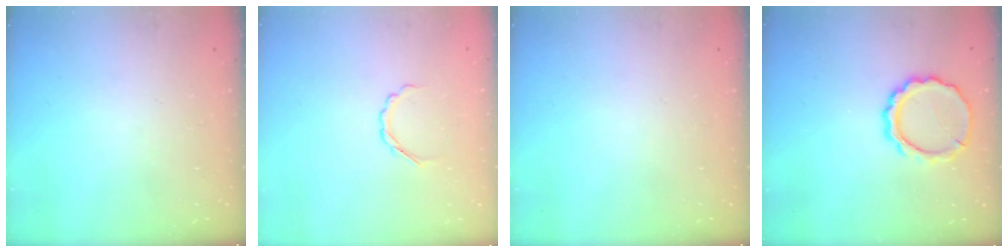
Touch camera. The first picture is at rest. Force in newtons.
{"total": 3.2, "press": 3.1, "slide": 0.8}
{"total": 0.0}
{"total": 9.8, "press": 9.8, "slide": 1.1}